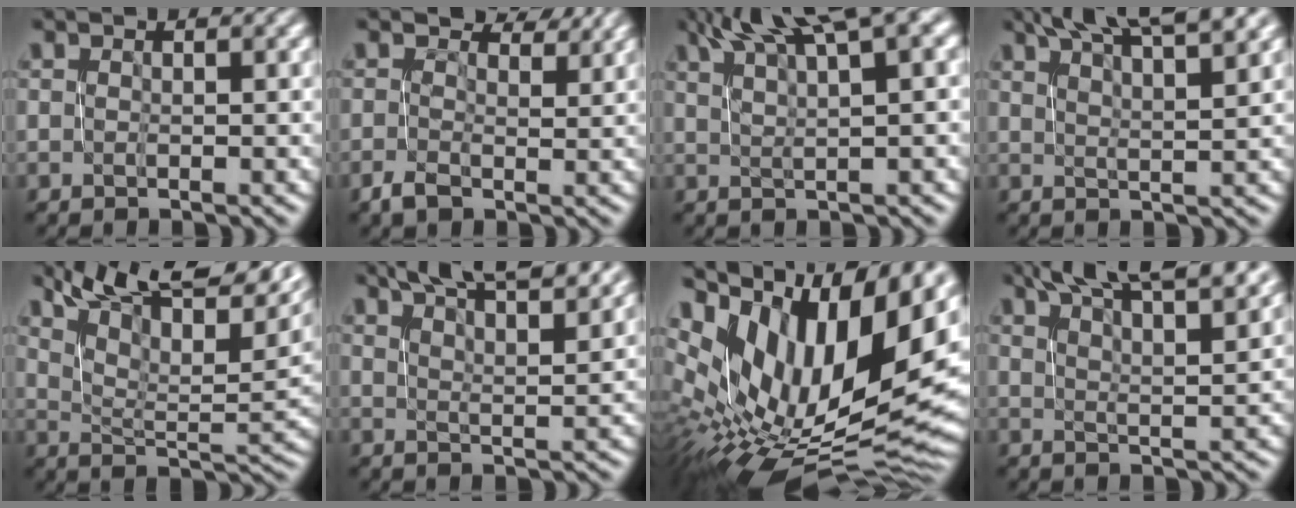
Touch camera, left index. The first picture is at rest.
{"total": 3.2, "force": [0.8, 2.4, 2.1], "torque": [-0.036, 0.005, 0.006]}
{"total": 8.3, "force": [5.0, 1.6, 6.4], "torque": [-0.075, 0.028, 0.081]}
{"total": 9.2, "force": [6.9, 1.8, 5.9], "torque": [-0.062, 0.025, 0.074]}
{"total": 13.7, "force": [9.0, 4.3, 9.3], "torque": [-0.146, 0.046, 0.140]}
{"total": 9.9, "force": [7.8, 2.2, 5.7], "torque": [-0.055, 0.019, 0.081]}
{"total": 17.2, "force": [7.1, 8.7, 13.0], "torque": [-0.222, 0.031, 0.130]}
{"total": 11.4, "force": [8.6, 2.6, 7.1], "torque": [-0.083, 0.028, 0.091]}